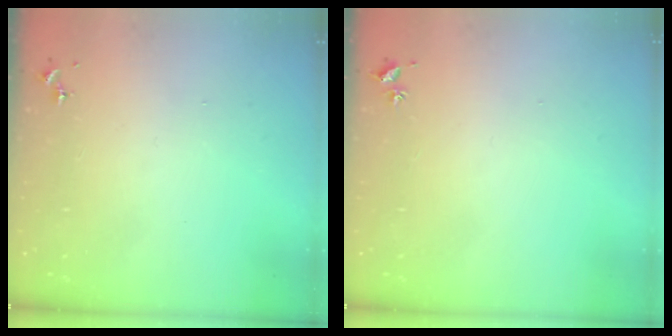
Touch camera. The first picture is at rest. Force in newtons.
{"total": 2.0, "press": 2.0, "slide": 0.3}